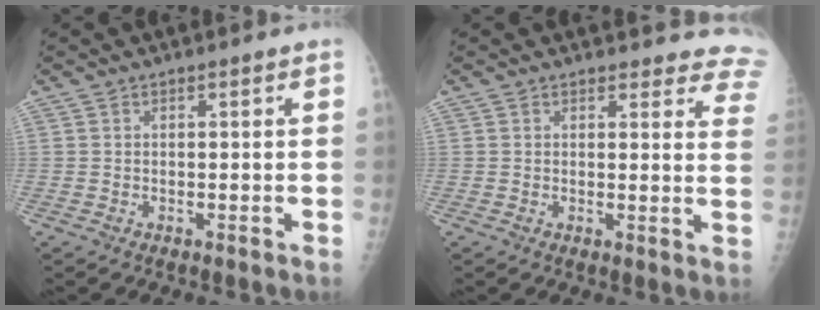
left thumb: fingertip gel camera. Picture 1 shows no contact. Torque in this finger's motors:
{"motor_torque": [-0.10, 0.34, -0.21, -0.02, 0.02]}